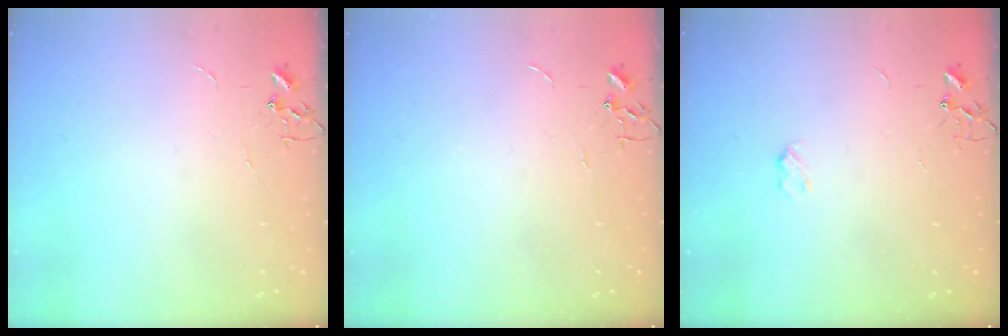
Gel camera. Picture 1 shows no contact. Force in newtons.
{"total": 0.0}
{"total": 2.8, "press": 2.8, "slide": 0.5}